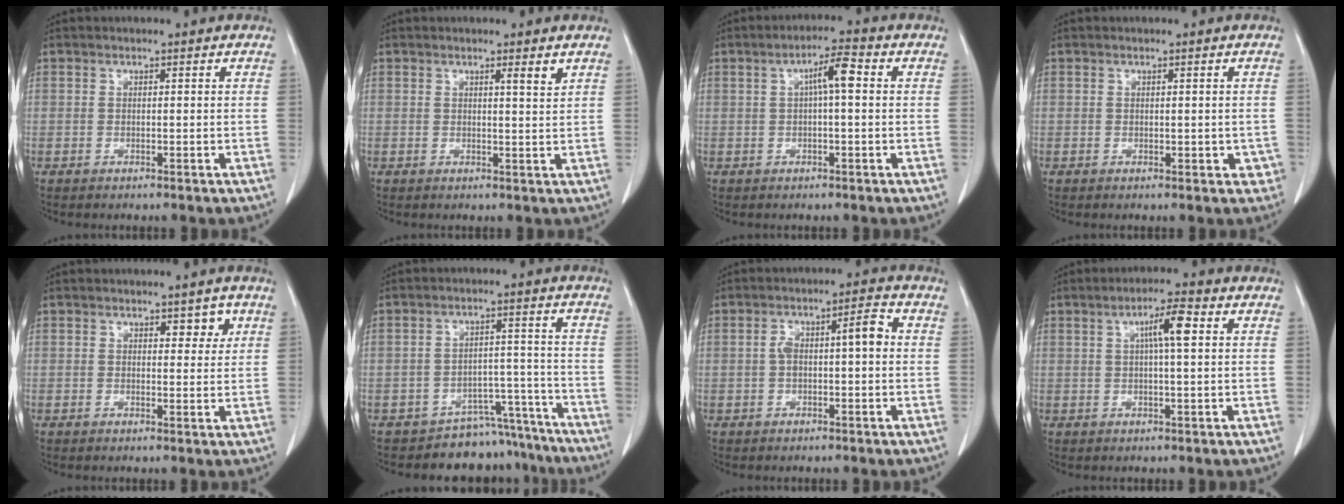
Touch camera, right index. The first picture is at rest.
{"total": 1.9, "force": [1.3, -0.1, 1.4], "torque": [-0.019, -0.006, 0.018]}
{"total": 4.7, "force": [0.8, 0.6, 4.6], "torque": [-0.076, 0.014, 0.009]}
{"total": 2.3, "force": [-0.3, 1.4, 1.8], "torque": [-0.010, 0.005, 0.001]}
{"total": 2.7, "force": [1.4, 1.5, 1.8], "torque": [-0.013, 0.001, 0.019]}
{"total": 8.9, "force": [-7.9, 4.0, -0.6], "torque": [0.043, 0.066, -0.106]}
{"total": 5.7, "force": [0.3, 1.5, 5.5], "torque": [-0.101, 0.030, 0.004]}
{"total": 5.1, "force": [1.4, 0.3, 4.9], "torque": [-0.084, 0.008, 0.020]}